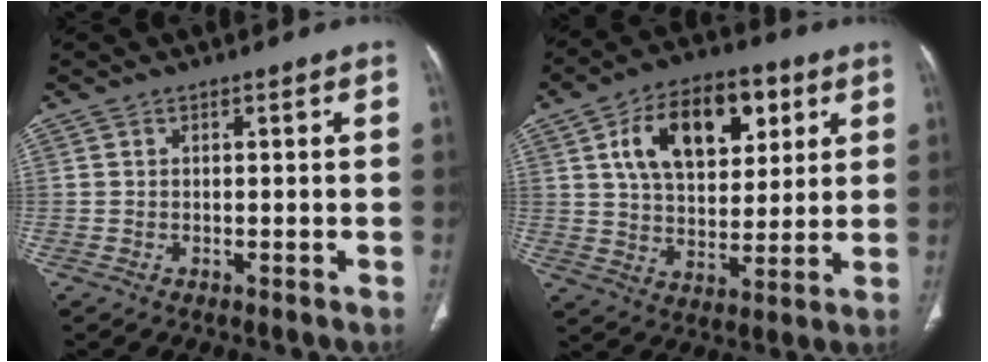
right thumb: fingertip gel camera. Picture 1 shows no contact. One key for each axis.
{"total": 17.9, "fx": 6.7, "fy": 10.6, "fz": 12.8, "tx": -0.167, "ty": -0.007, "tz": 0.111}